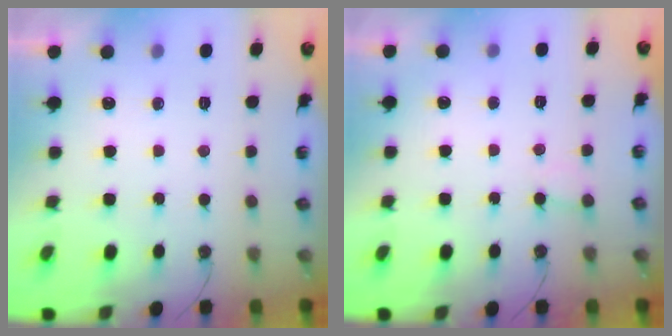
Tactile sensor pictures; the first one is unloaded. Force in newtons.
{"total": 3.3, "press": 3.3, "slide": 0.4}